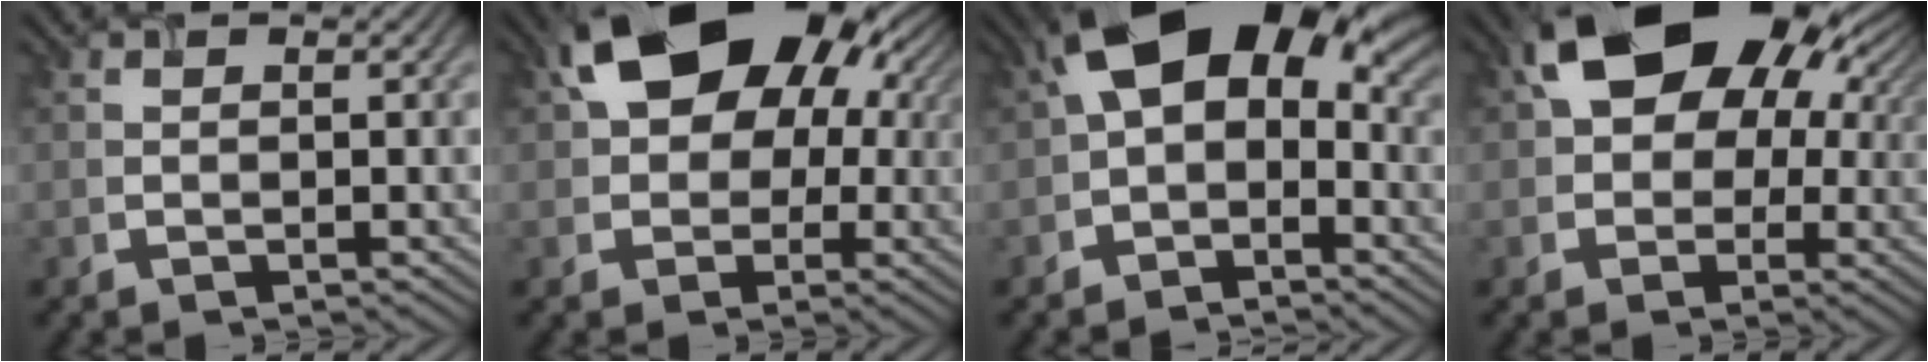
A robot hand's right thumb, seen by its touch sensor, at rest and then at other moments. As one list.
[{"total": 16.0, "force": [4.9, 11.6, 9.9], "torque": [-0.132, 0.028, 0.068]}, {"total": 11.1, "force": [1.7, 7.1, 8.3], "torque": [-0.147, 0.007, 0.014]}, {"total": 14.2, "force": [4.5, 9.9, 9.1], "torque": [-0.126, 0.013, 0.063]}]